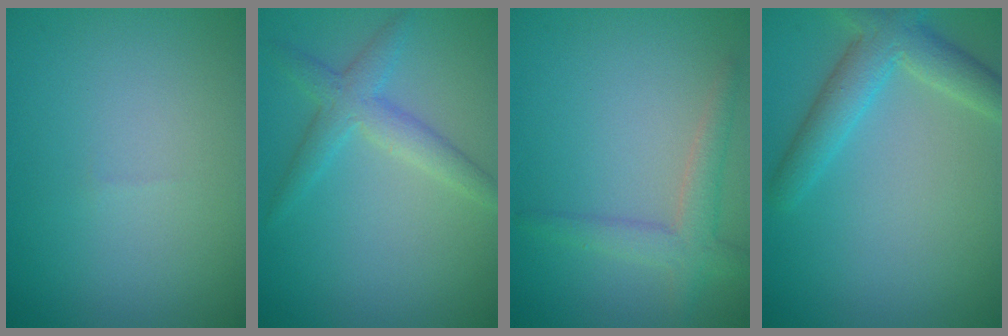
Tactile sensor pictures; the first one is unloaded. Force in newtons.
{"total": 3.0, "press": 3.0, "slide": 0.1}
{"total": 2.8, "press": 2.8, "slide": 0.1}
{"total": 4.2, "press": 4.2, "slide": 0.1}